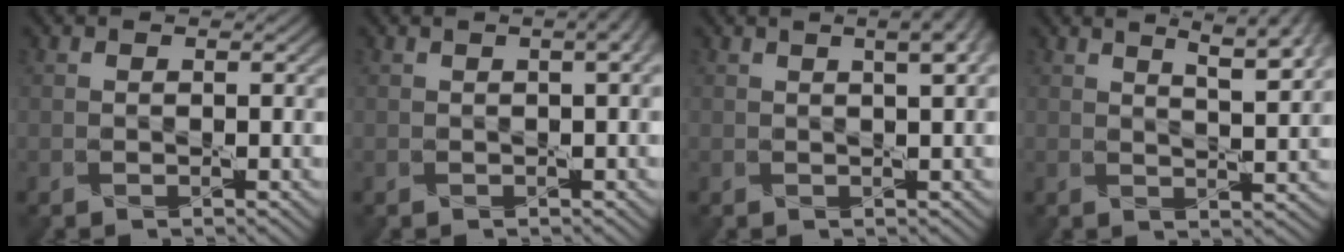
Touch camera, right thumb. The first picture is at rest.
{"total": 3.0, "force": [1.0, 1.0, 2.6], "torque": [-0.028, 0.010, 0.003]}
{"total": 5.1, "force": [2.3, 1.8, 4.2], "torque": [-0.043, 0.021, 0.011]}
{"total": 8.0, "force": [4.8, 1.9, 6.1], "torque": [-0.080, 0.016, 0.059]}